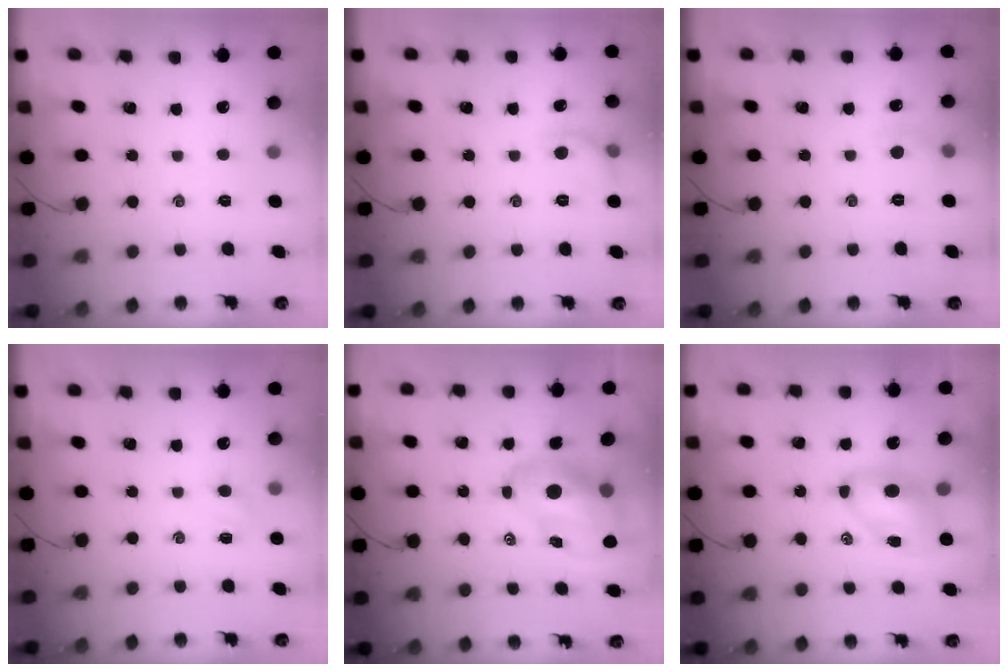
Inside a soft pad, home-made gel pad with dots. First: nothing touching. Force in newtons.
{"total": 6.7, "press": 6.6, "slide": 1.2}
{"total": 4.4, "press": 4.2, "slide": 1.2}
{"total": 4.0, "press": 3.8, "slide": 1.2}
{"total": 10.8, "press": 10.3, "slide": 3.1}
{"total": 7.7, "press": 7.5, "slide": 1.8}